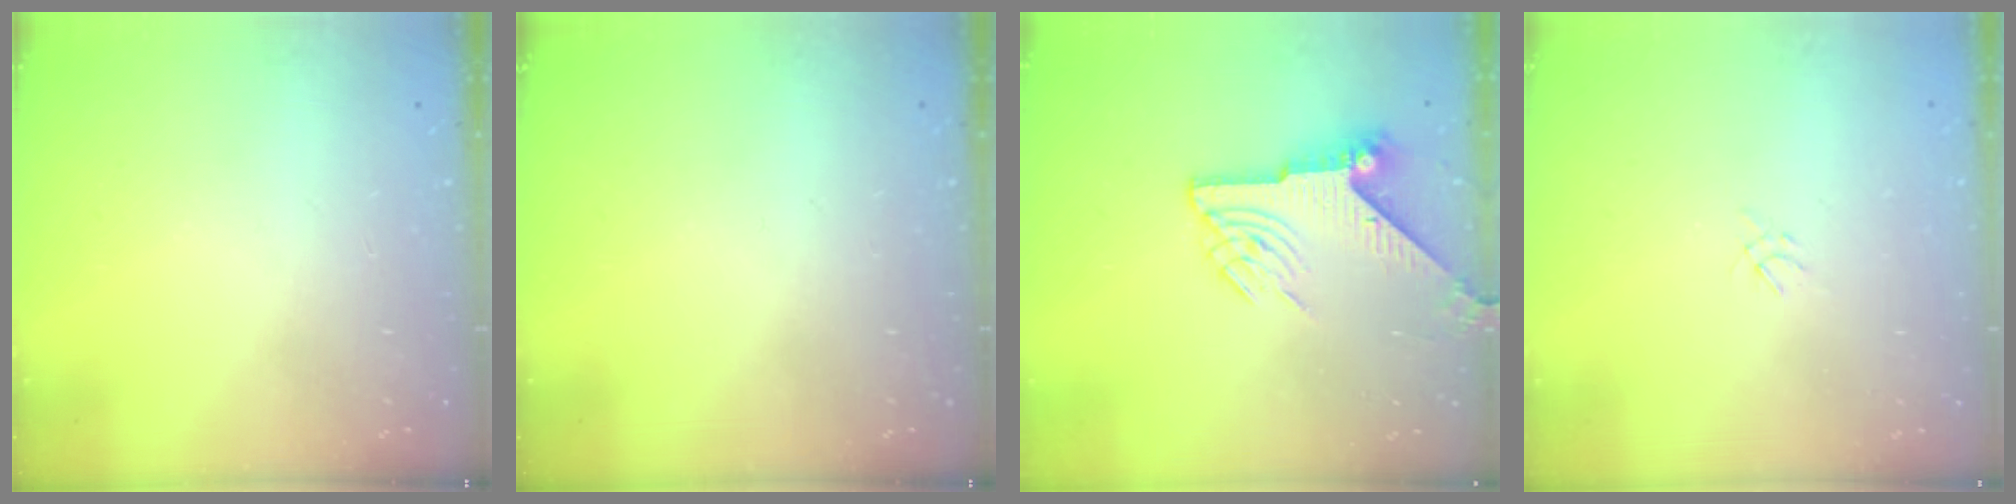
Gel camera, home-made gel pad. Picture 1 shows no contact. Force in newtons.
{"total": 0.0}
{"total": 9.2, "press": 9.2, "slide": 0.6}
{"total": 1.2, "press": 1.1, "slide": 0.5}